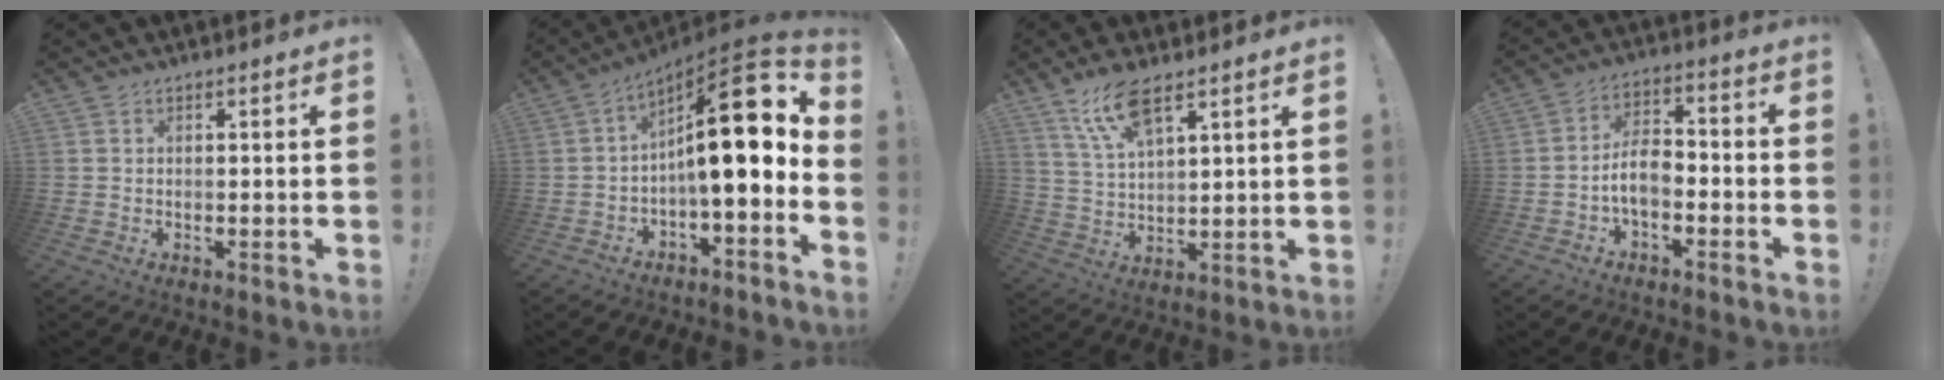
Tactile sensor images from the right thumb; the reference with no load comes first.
{"total": 17.9, "force": [3.3, 4.7, 17.0], "torque": [-0.255, -0.018, 0.050]}
{"total": 9.8, "force": [6.7, 3.4, 6.3], "torque": [-0.121, -0.023, 0.125]}
{"total": 7.8, "force": [-3.0, 4.4, 5.8], "torque": [-0.115, 0.010, -0.054]}